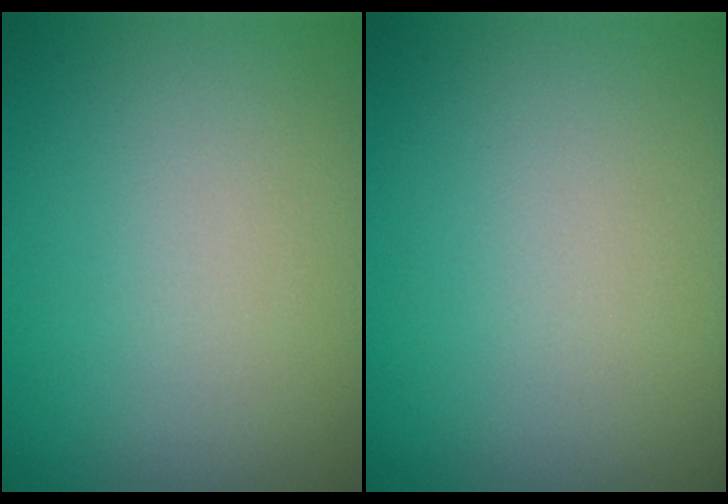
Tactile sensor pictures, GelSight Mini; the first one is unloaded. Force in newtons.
{"total": 0.0}